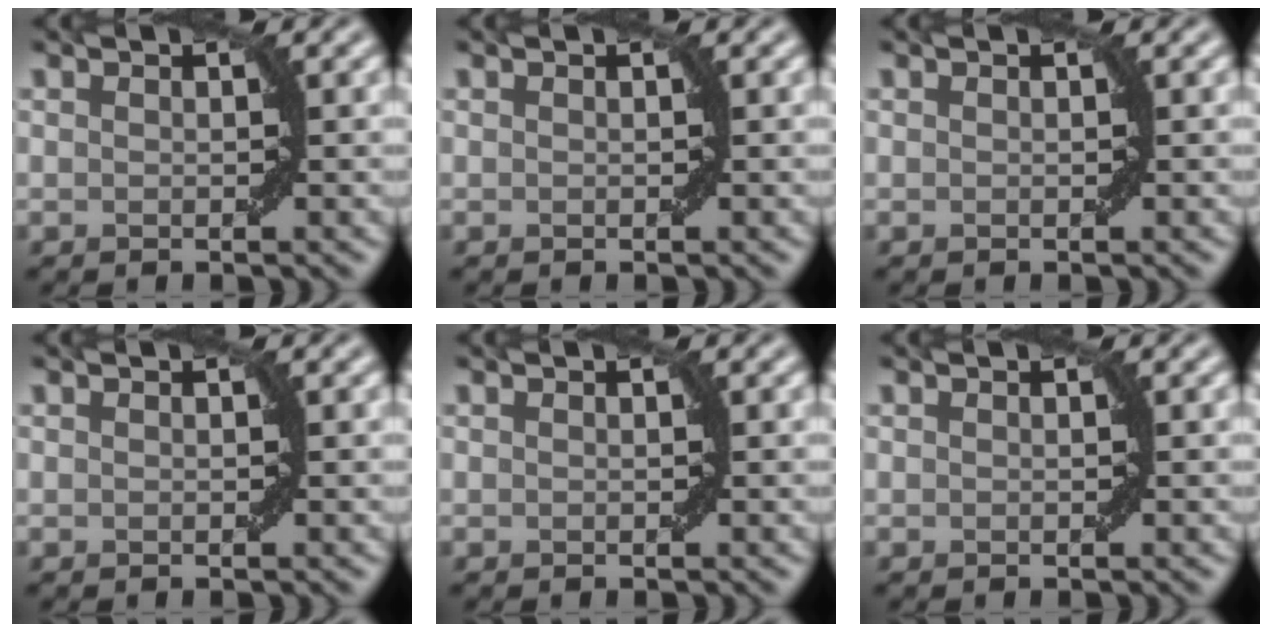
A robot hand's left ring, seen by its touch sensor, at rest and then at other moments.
{"total": 0.0}
{"total": 0.0}
{"total": 0.0}
{"total": 0.0}
{"total": 0.0}